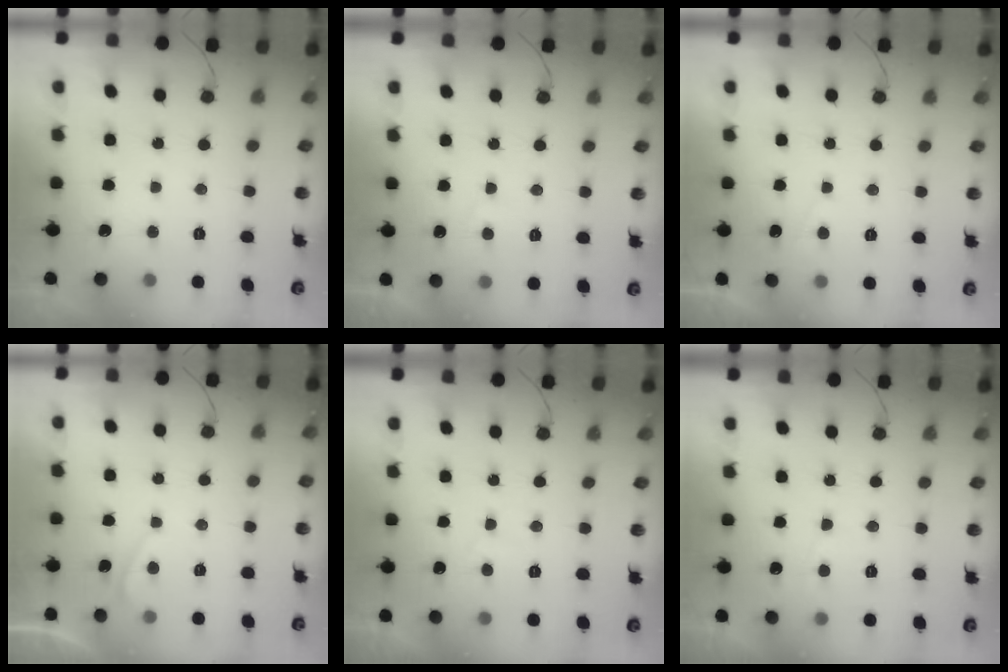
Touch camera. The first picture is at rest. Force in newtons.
{"total": 1.6, "press": 1.5, "slide": 0.5}
{"total": 0.9, "press": 0.7, "slide": 0.5}
{"total": 0.0}
{"total": 1.7, "press": 1.6, "slide": 0.6}
{"total": 3.3, "press": 3.3, "slide": 0.3}